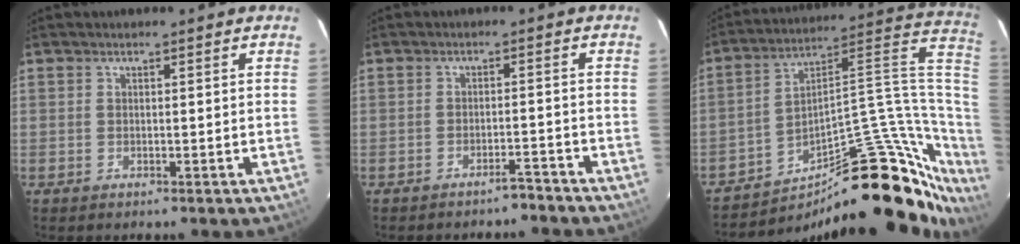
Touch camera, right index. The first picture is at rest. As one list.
[{"total": 3.1, "force": [-3.0, 0.3, 0.7], "torque": [-0.020, 0.007, -0.036]}, {"total": 25.1, "force": [-13.2, 10.5, 18.5], "torque": [-0.212, 0.052, -0.195]}]